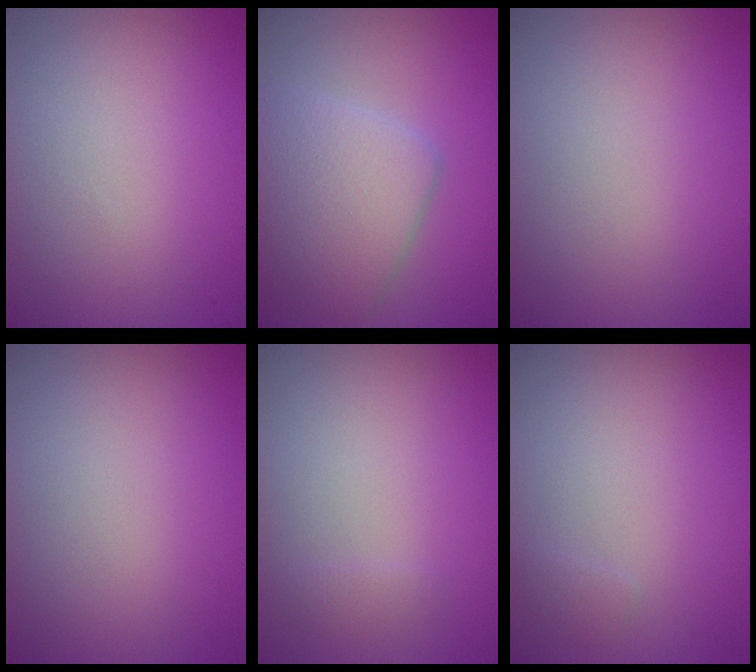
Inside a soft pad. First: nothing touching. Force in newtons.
{"total": 5.7, "press": 5.7, "slide": 0.3}
{"total": 0.0}
{"total": 0.0}
{"total": 0.6, "press": 0.6, "slide": 0.0}
{"total": 0.6, "press": 0.6, "slide": 0.0}